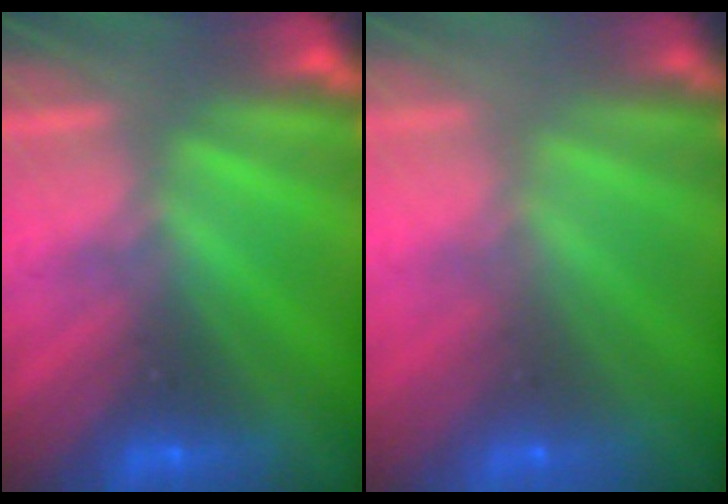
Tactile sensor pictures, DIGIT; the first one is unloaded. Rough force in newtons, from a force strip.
{"total": 7.0}